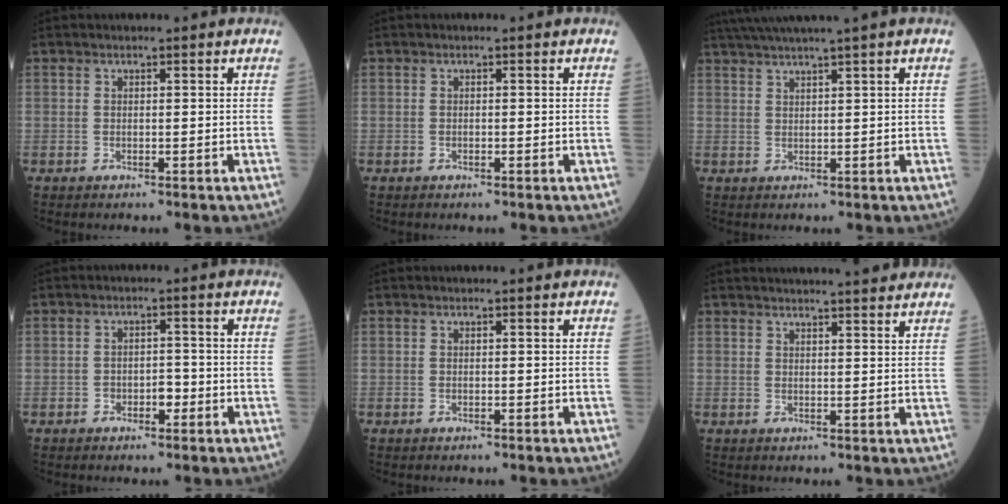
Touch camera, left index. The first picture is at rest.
{"total": 0.0}
{"total": 6.7, "force": [5.2, -1.7, 3.8], "torque": [-0.056, 0.023, 0.089]}
{"total": 2.5, "force": [-1.2, 1.4, 1.7], "torque": [-0.021, 0.007, -0.020]}
{"total": 0.0}
{"total": 10.7, "force": [9.9, 0.5, 4.2], "torque": [-0.060, 0.015, 0.113]}